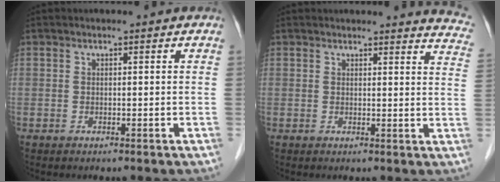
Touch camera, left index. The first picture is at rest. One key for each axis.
{"total": 8.3, "fx": 8.2, "fy": 0.7, "fz": 1.1, "tx": 0.016, "ty": -0.066, "tz": 0.050}